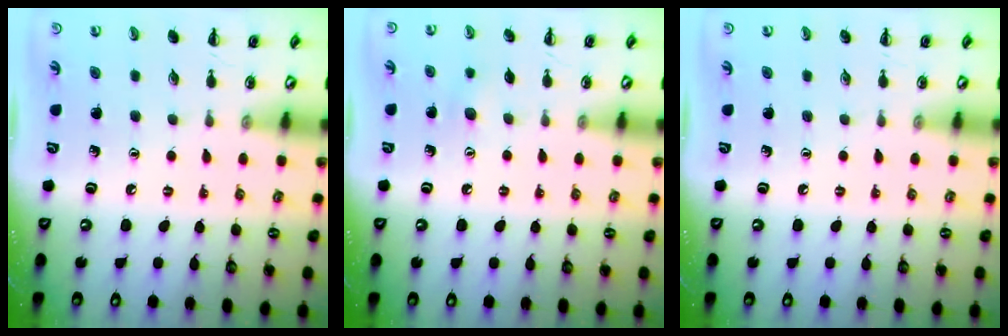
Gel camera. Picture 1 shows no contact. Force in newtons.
{"total": 5.5, "press": 5.4, "slide": 1.0}
{"total": 0.0}